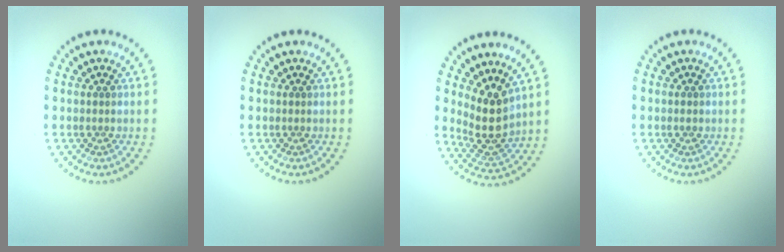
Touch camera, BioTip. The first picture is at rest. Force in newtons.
{"total": 0.0}
{"total": 3.7, "press": 2.8, "slide": 2.4}
{"total": 0.6, "press": 0.6, "slide": 0.0}